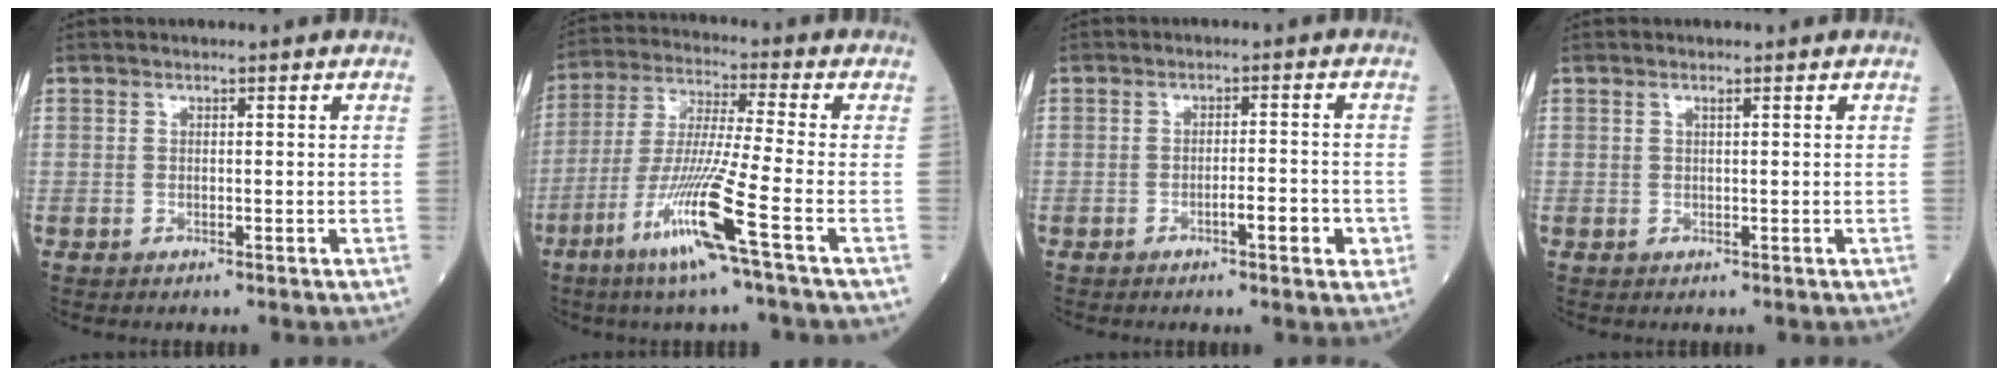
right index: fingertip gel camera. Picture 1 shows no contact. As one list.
[{"total": 13.0, "force": [-6.2, -1.6, 11.3], "torque": [-0.230, -0.027, -0.122]}, {"total": 4.1, "force": [-1.7, 0.8, 3.6], "torque": [-0.048, 0.004, -0.023]}, {"total": 0.5, "force": [0.3, -0.1, 0.4], "torque": [-0.012, 0.000, 0.007]}]